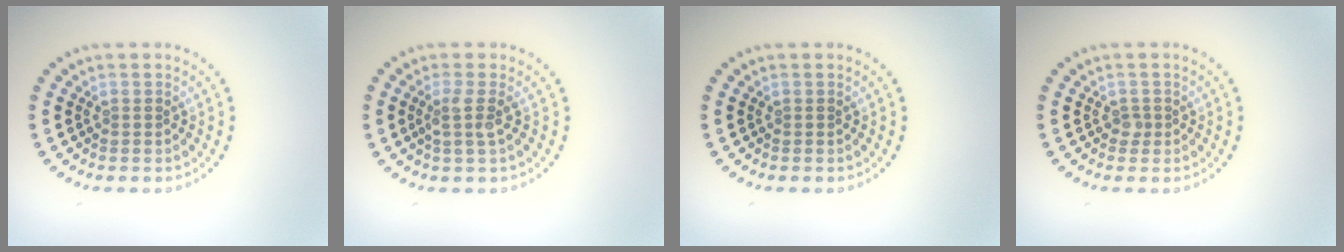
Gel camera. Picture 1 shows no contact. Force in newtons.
{"total": 1.8, "press": 1.3, "slide": 1.3}
{"total": 0.0}
{"total": 0.8, "press": 0.5, "slide": 0.6}